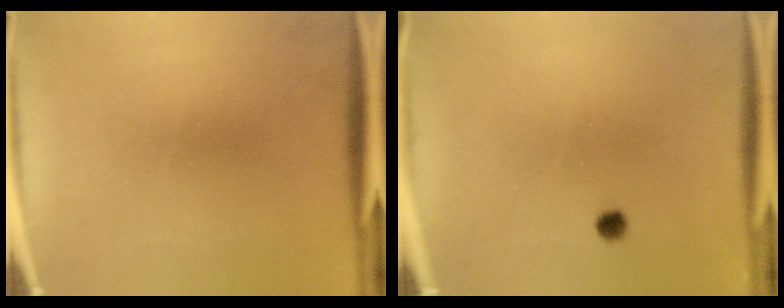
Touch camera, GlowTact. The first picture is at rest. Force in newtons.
{"total": 1.3}